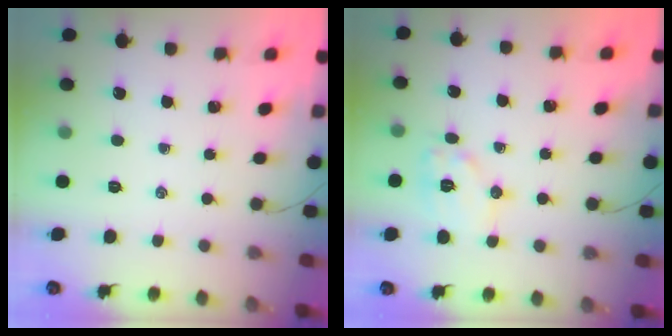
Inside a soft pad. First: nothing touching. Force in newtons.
{"total": 8.7, "press": 8.6, "slide": 0.5}